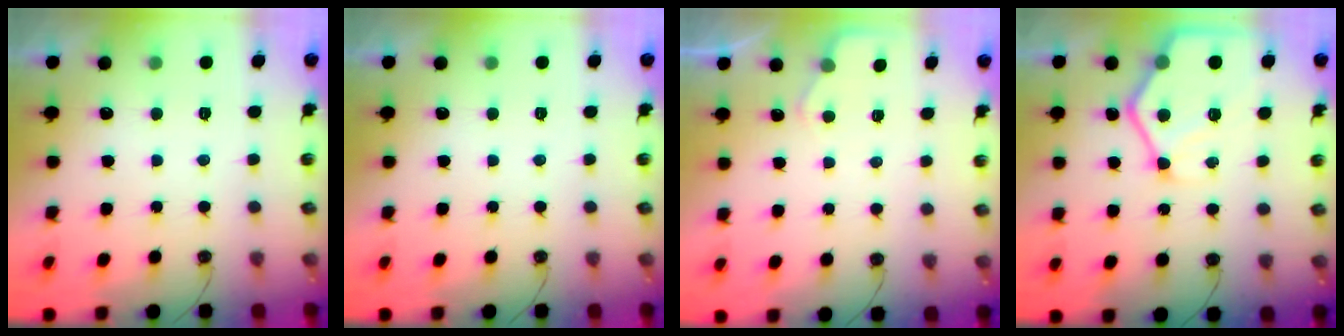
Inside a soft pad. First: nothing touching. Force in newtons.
{"total": 0.0}
{"total": 3.5, "press": 3.5, "slide": 0.5}
{"total": 13.6, "press": 13.5, "slide": 1.4}